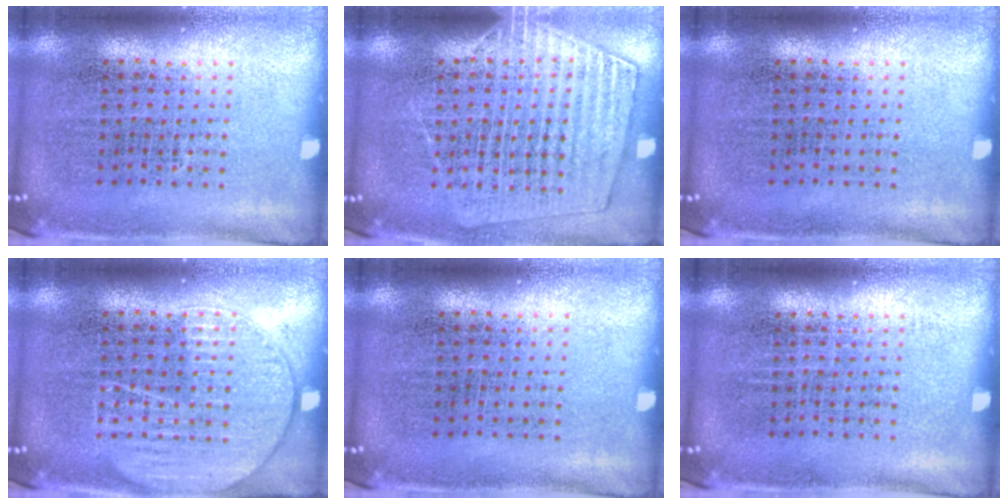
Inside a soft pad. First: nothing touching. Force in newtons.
{"total": 1.3, "press": 1.2, "slide": 0.5}
{"total": 0.0}
{"total": 2.4, "press": 2.4, "slide": 0.2}
{"total": 0.0}
{"total": 0.0}